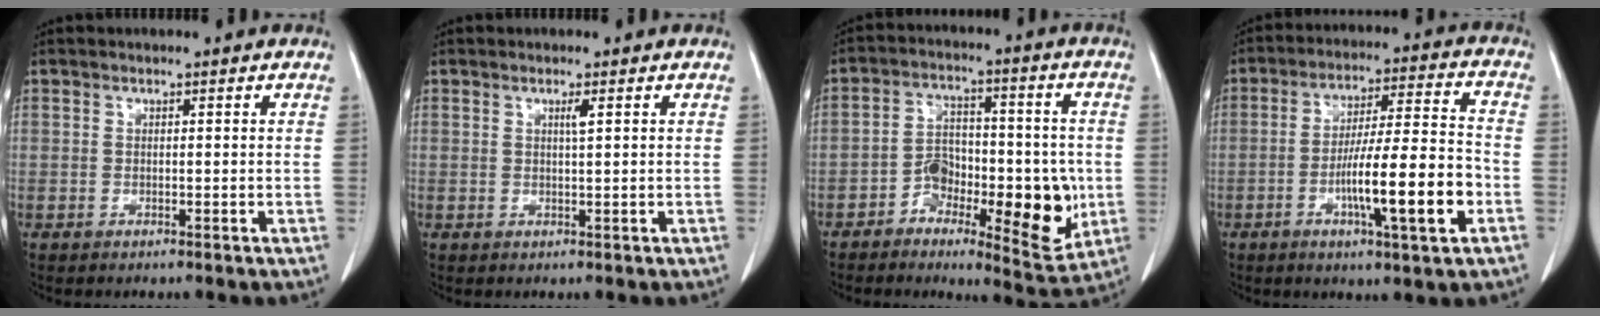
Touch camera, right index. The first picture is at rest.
{"total": 1.1, "force": [0.5, -0.2, 1.0], "torque": [-0.021, -0.002, 0.008]}
{"total": 12.2, "force": [-3.6, 5.8, 10.1], "torque": [-0.144, 0.019, -0.052]}
{"total": 13.7, "force": [-4.4, 0.7, 13.0], "torque": [-0.215, 0.002, -0.070]}